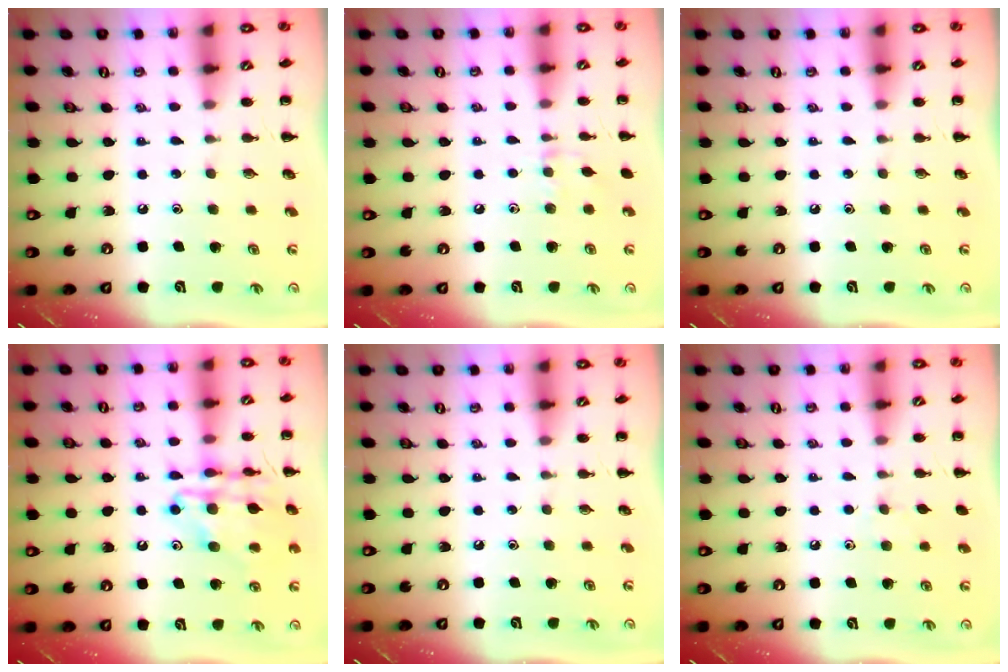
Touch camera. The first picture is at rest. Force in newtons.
{"total": 4.4, "press": 4.2, "slide": 1.4}
{"total": 0.0}
{"total": 15.2, "press": 15.1, "slide": 1.7}
{"total": 0.0}
{"total": 3.2, "press": 3.0, "slide": 1.3}